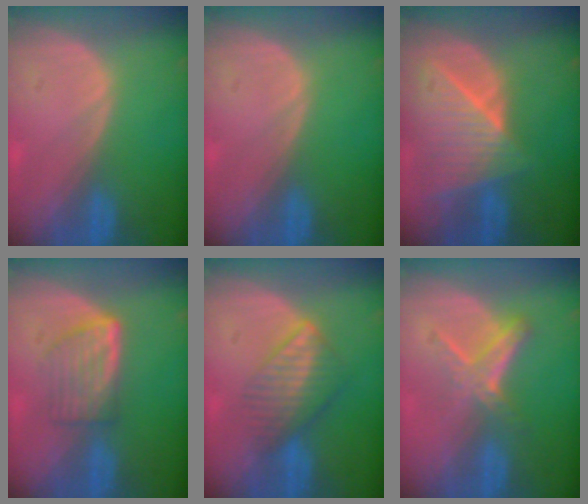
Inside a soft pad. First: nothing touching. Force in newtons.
{"total": 0.0}
{"total": 8.8, "press": 7.8, "slide": 4.0}
{"total": 5.8, "press": 5.2, "slide": 2.5}
{"total": 6.5, "press": 5.9, "slide": 2.7}
{"total": 5.2, "press": 4.8, "slide": 2.1}